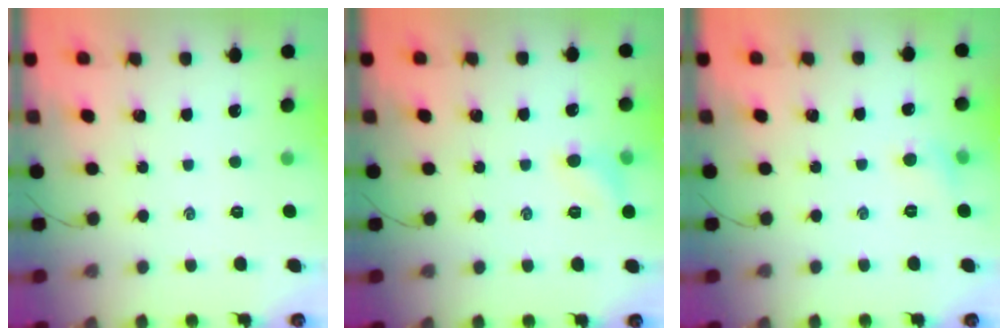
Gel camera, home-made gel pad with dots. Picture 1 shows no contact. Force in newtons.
{"total": 6.1, "press": 6.0, "slide": 1.5}
{"total": 4.7, "press": 4.5, "slide": 1.5}